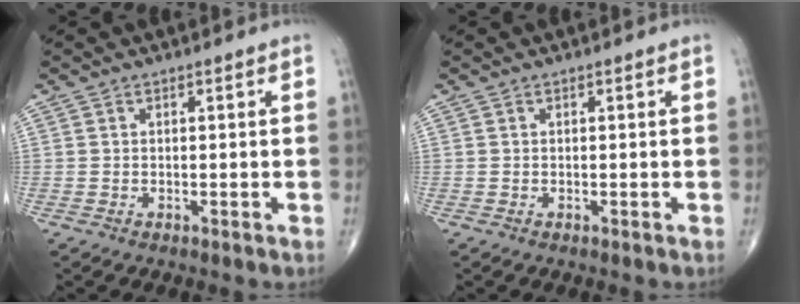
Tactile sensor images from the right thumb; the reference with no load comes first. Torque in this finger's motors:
{"motor_torque": [0.00, 0.01, 0.00, 0.00, 0.00]}